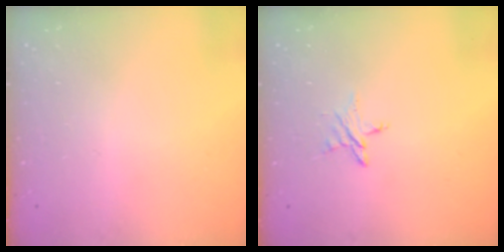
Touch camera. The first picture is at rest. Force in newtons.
{"total": 3.5, "press": 3.5, "slide": 0.3}